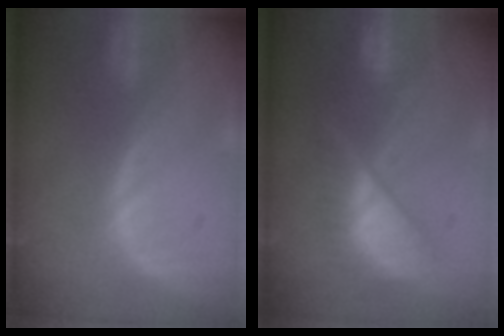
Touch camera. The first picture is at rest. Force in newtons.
{"total": 8.5, "press": 8.4, "slide": 0.7}